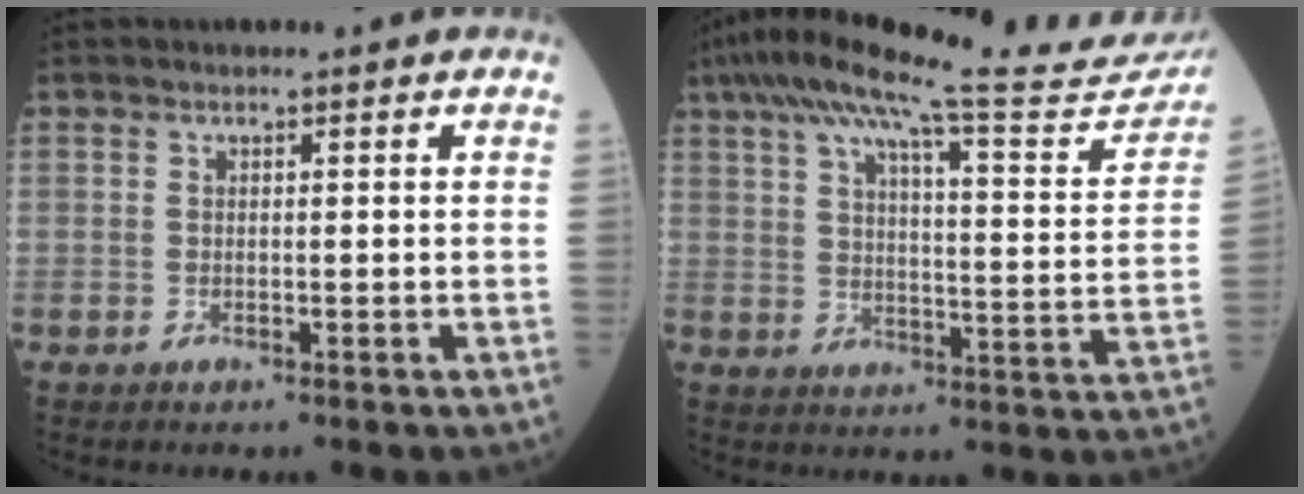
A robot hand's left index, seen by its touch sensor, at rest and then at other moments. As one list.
[{"total": 25.1, "force": [22.4, 2.1, 11.1], "torque": [-0.175, -0.039, 0.280]}]